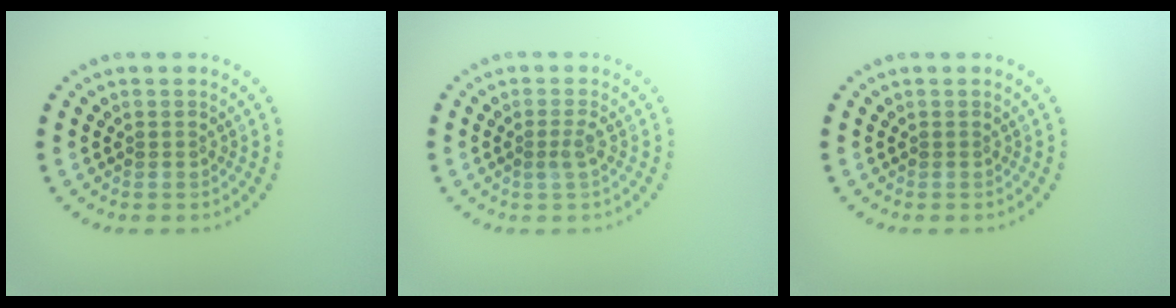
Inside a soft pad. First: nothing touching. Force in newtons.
{"total": 1.2, "press": 1.0, "slide": 0.7}
{"total": 0.0}